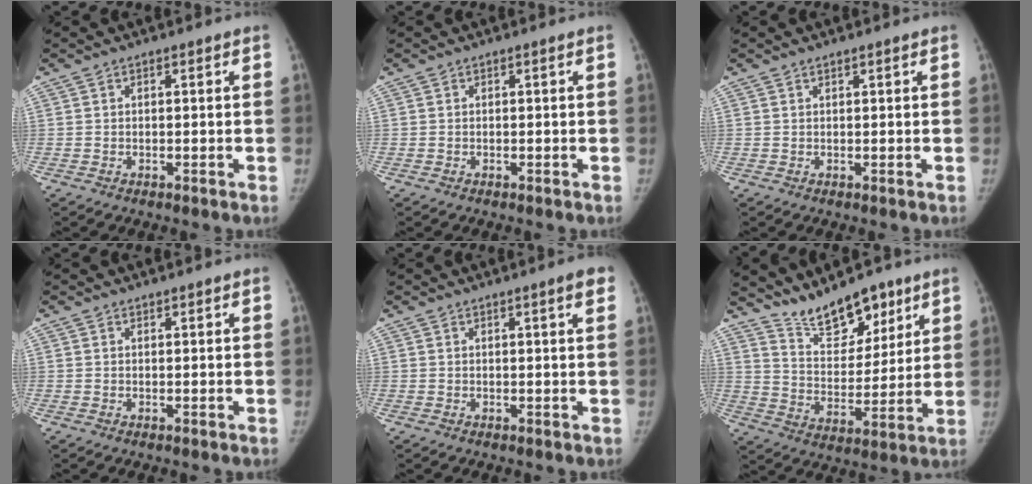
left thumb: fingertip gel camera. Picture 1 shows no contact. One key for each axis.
{"total": 0.0}
{"total": 0.7, "fx": 0.6, "fy": 0.2, "fz": 0.3, "tx": -0.007, "ty": -0.003, "tz": 0.009}
{"total": 0.8, "fx": 0.7, "fy": 0.3, "fz": 0.2, "tx": -0.002, "ty": -0.005, "tz": 0.010}
{"total": 3.0, "fx": 1.7, "fy": 0.2, "fz": 2.4, "tx": -0.029, "ty": -0.006, "tz": 0.021}
{"total": 13.4, "fx": 10.5, "fy": 5.9, "fz": 5.7, "tx": -0.055, "ty": -0.064, "tz": 0.189}